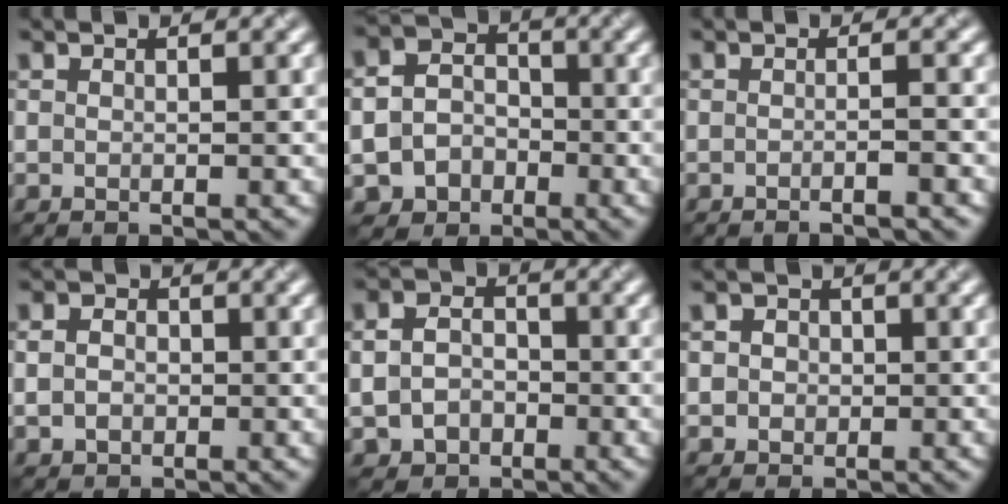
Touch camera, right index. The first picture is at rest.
{"total": 6.6, "force": [-2.6, 5.5, 2.6], "torque": [-0.031, -0.020, -0.048]}
{"total": 2.0, "force": [-0.9, 0.5, 1.7], "torque": [-0.011, 0.000, -0.025]}
{"total": 2.5, "force": [0.0, 2.2, 1.3], "torque": [-0.019, 0.002, -0.007]}
{"total": 4.1, "force": [-1.0, 3.4, 2.1], "torque": [-0.048, -0.007, -0.017]}
{"total": 2.5, "force": [0.5, 2.3, 0.9], "torque": [0.001, 0.007, -0.005]}